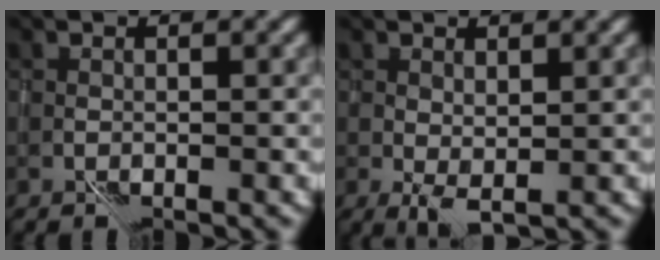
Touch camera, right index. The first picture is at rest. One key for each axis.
{"total": 1.4, "fx": 1.1, "fy": 0.1, "fz": 0.9, "tx": -0.019, "ty": 0.003, "tz": 0.023}